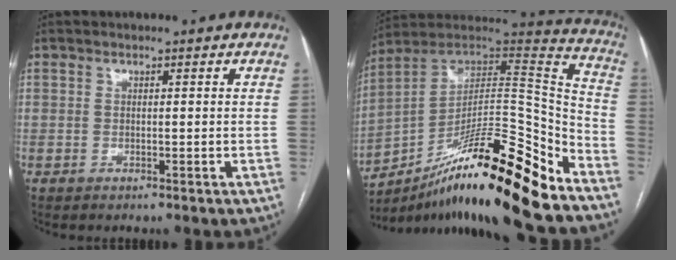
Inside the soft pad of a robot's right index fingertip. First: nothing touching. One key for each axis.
{"total": 25.1, "fx": -17.2, "fy": 2.3, "fz": 18.1, "tx": -0.245, "ty": 0.017, "tz": -0.294}